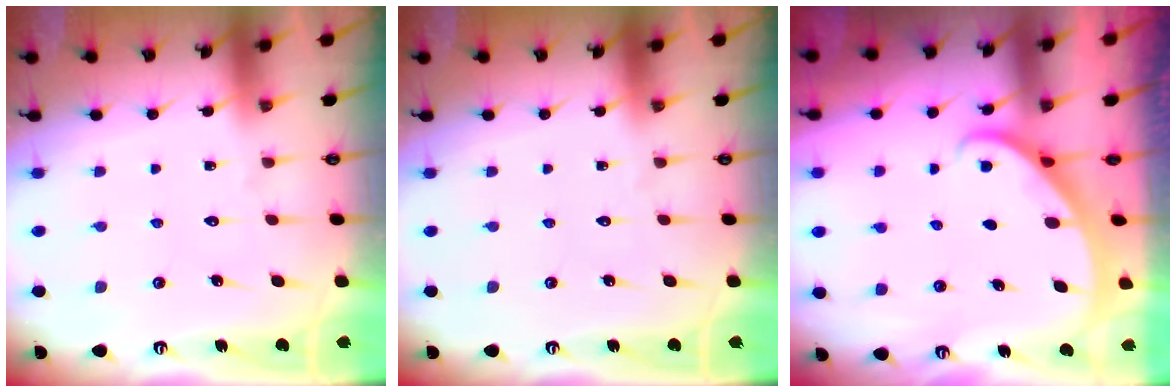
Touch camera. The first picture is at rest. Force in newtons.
{"total": 0.0}
{"total": 2.2, "press": 2.2, "slide": 0.1}